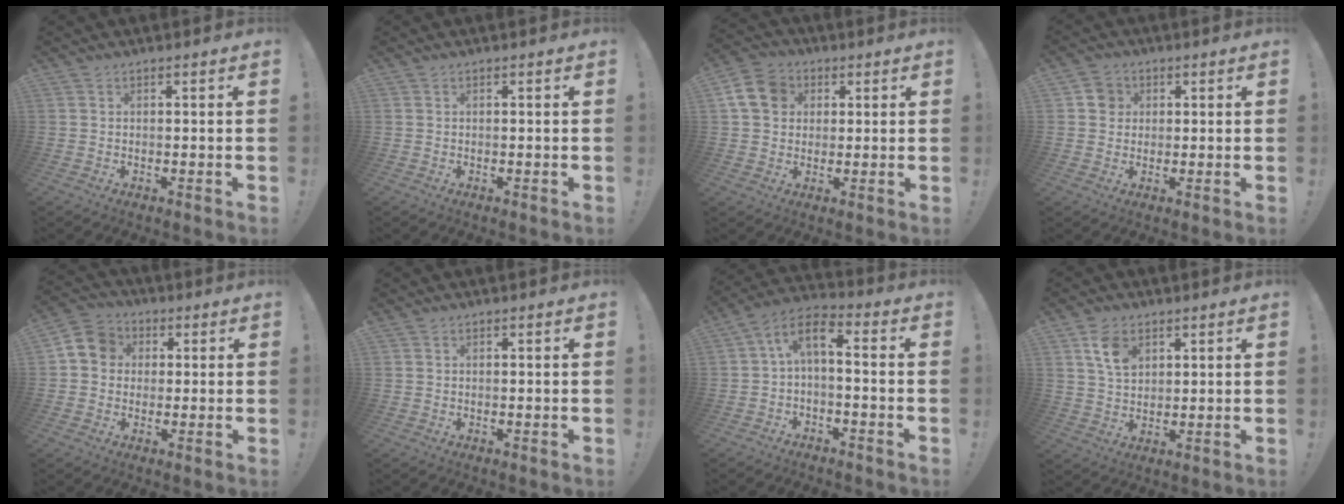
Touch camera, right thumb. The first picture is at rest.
{"total": 0.0}
{"total": 11.2, "force": [3.0, 9.4, 5.4], "torque": [-0.091, 0.004, 0.065]}
{"total": 5.0, "force": [1.1, 4.7, 1.4], "torque": [-0.016, 0.007, 0.021]}
{"total": 7.8, "force": [1.1, 7.1, 3.0], "torque": [-0.044, 0.013, 0.026]}
{"total": 0.0}
{"total": 6.6, "force": [-1.2, 3.3, 5.6], "torque": [-0.108, 0.018, -0.020]}
{"total": 8.1, "force": [3.9, 5.4, 4.6], "torque": [-0.073, -0.009, 0.076]}